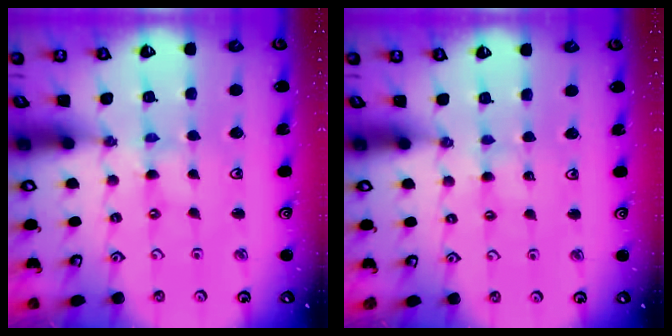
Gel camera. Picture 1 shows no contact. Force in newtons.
{"total": 2.0, "press": 2.0, "slide": 0.3}